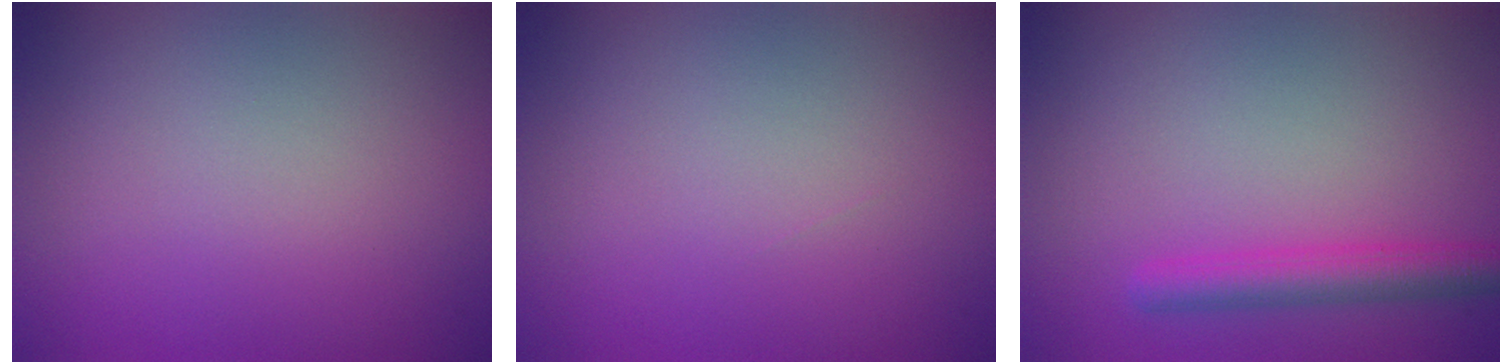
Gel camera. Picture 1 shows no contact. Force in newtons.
{"total": 0.0}
{"total": 3.2, "press": 3.2, "slide": 0.2}